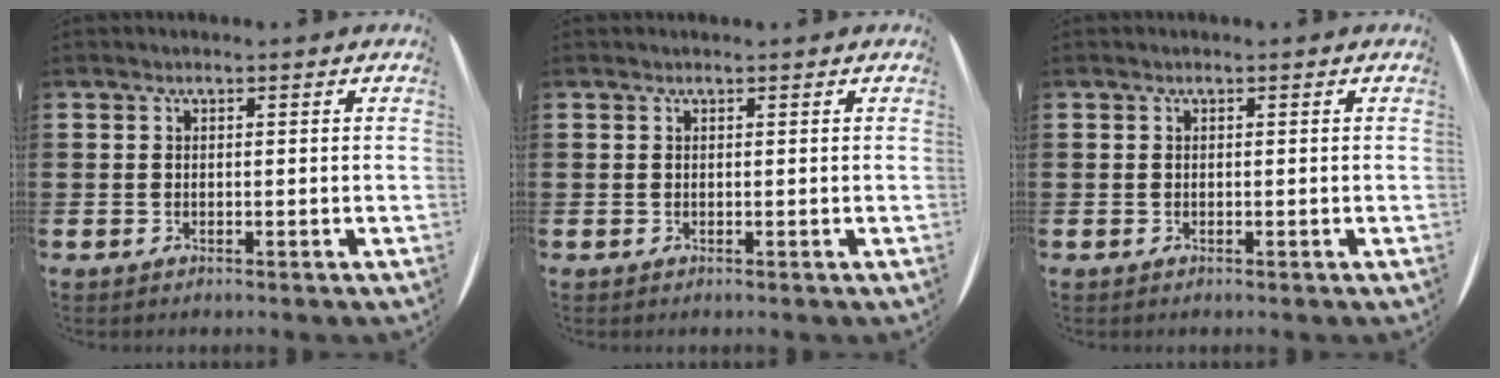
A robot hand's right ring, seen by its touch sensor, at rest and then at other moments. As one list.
[{"total": 0.0}, {"total": 0.0}]